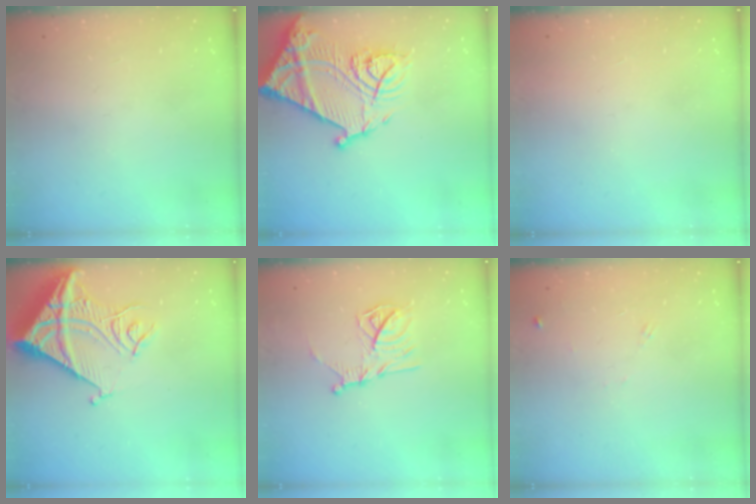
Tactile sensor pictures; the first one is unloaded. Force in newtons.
{"total": 22.6, "press": 22.5, "slide": 2.0}
{"total": 1.5, "press": 1.5, "slide": 0.1}
{"total": 16.8, "press": 16.6, "slide": 2.1}
{"total": 11.7, "press": 11.7, "slide": 0.4}
{"total": 5.7, "press": 5.6, "slide": 0.7}